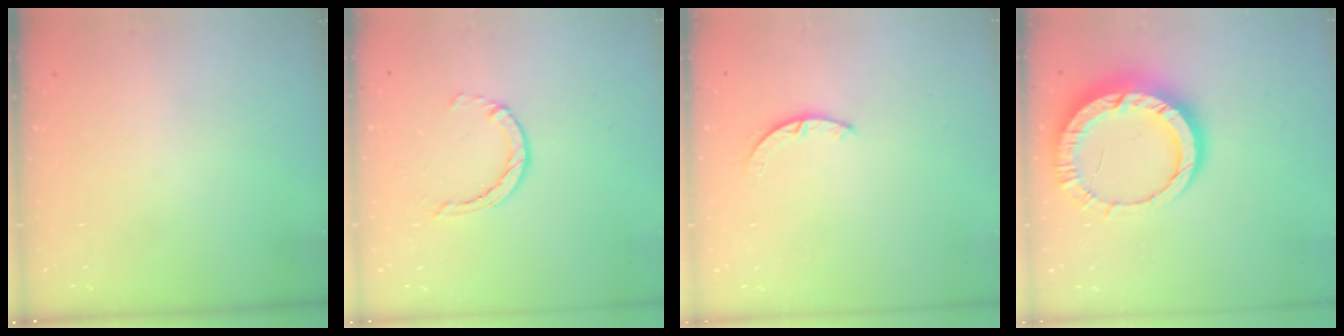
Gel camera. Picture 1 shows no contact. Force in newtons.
{"total": 2.4, "press": 2.4, "slide": 0.4}
{"total": 2.4, "press": 2.4, "slide": 0.3}
{"total": 14.6, "press": 14.5, "slide": 1.5}